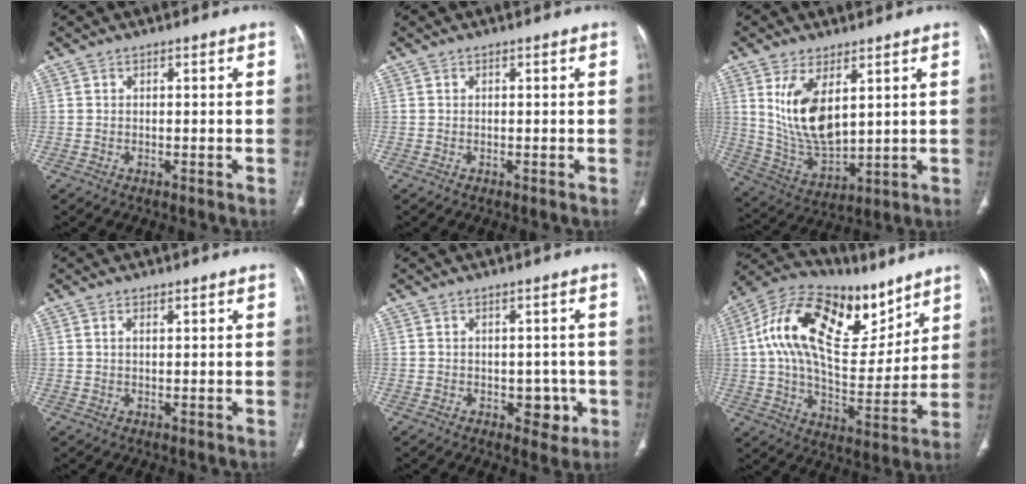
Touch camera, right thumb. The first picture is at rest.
{"total": 0.0}
{"total": 12.7, "force": [4.3, 6.1, 10.2], "torque": [-0.184, -0.029, 0.103]}
{"total": 1.2, "force": [0.7, 0.5, 0.9], "torque": [-0.020, 0.001, 0.013]}
{"total": 4.3, "force": [-1.1, 3.0, 2.8], "torque": [-0.005, 0.004, -0.009]}
{"total": 25.6, "force": [11.4, 13.1, 18.8], "torque": [-0.292, -0.019, 0.195]}